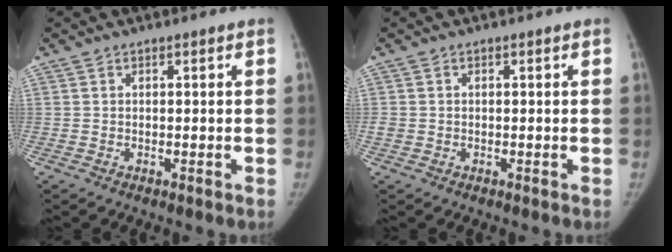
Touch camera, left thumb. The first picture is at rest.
{"total": 1.1, "force": [-0.2, 1.0, 0.4], "torque": [-0.003, 0.003, -0.004]}